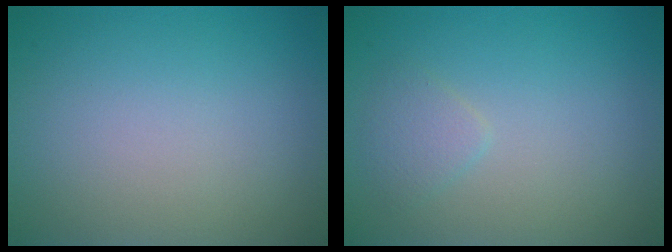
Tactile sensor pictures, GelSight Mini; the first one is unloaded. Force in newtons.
{"total": 1.3, "press": 1.3, "slide": 0.1}